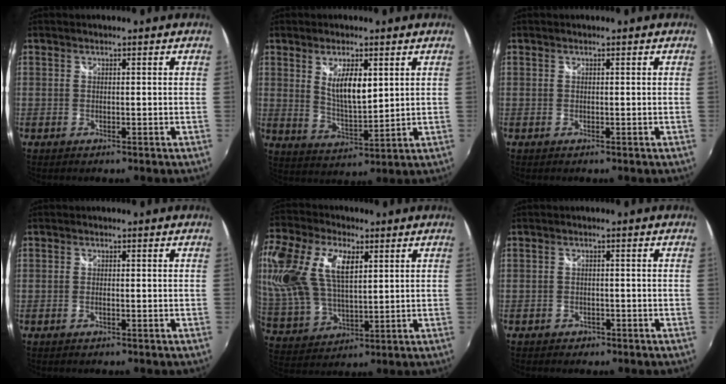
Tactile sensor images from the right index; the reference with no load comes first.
{"total": 7.8, "force": [2.7, 2.8, 6.8], "torque": [-0.118, -0.009, 0.055]}
{"total": 0.0}
{"total": 0.9, "force": [-0.3, 0.1, 0.8], "torque": [-0.016, 0.000, -0.007]}
{"total": 24.3, "force": [8.7, 13.7, 18.1], "torque": [-0.414, 0.044, 0.169]}
{"total": 1.8, "force": [-1.1, 1.3, 0.5], "torque": [-0.013, 0.000, -0.014]}